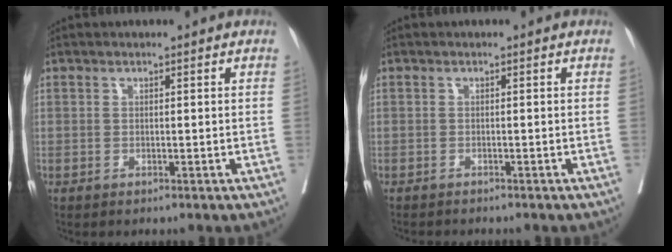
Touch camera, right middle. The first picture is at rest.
{"total": 3.0, "force": [-2.8, 0.4, 1.0], "torque": [-0.016, -0.005, -0.038]}